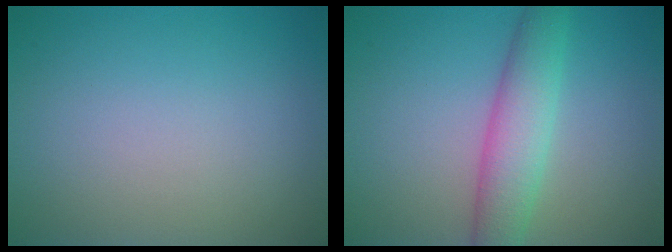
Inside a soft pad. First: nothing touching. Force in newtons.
{"total": 4.7, "press": 4.7, "slide": 0.2}